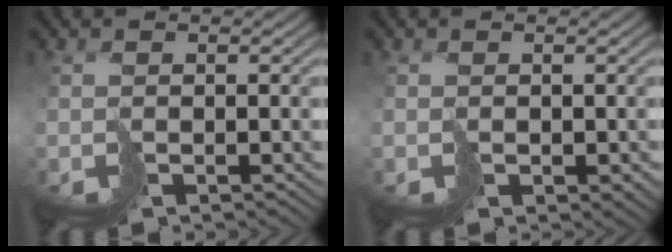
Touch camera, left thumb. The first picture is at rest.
{"total": 1.6, "force": [-0.4, 1.1, 1.0], "torque": [-0.014, -0.005, -0.002]}